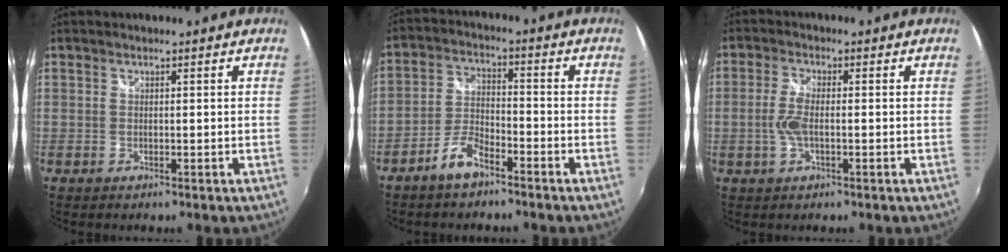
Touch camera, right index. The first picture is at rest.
{"total": 6.3, "force": [-4.7, 2.2, 3.5], "torque": [-0.084, 0.008, -0.091]}
{"total": 4.6, "force": [-0.8, 1.6, 4.2], "torque": [-0.092, 0.001, -0.016]}